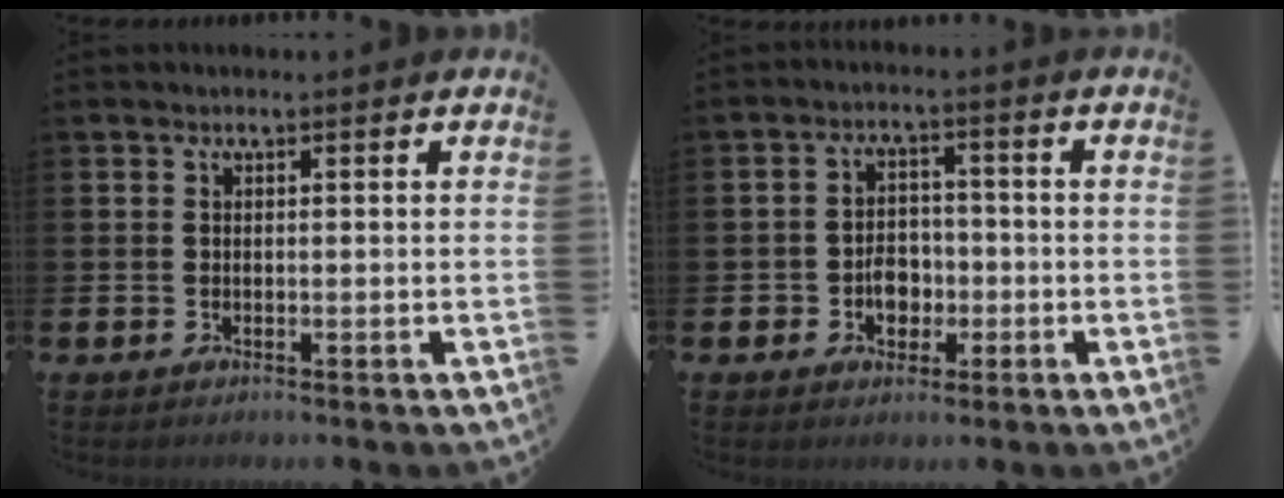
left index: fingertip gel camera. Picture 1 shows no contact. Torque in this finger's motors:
{"motor_torque": [0.25, 0.24, 0.34, 0.08]}